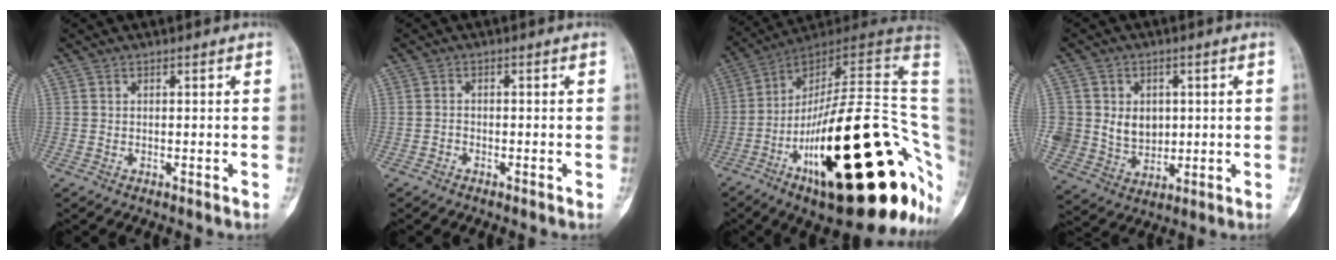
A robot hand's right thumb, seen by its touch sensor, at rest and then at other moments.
{"total": 0.9, "force": [-0.7, 0.5, 0.2], "torque": [0.000, 0.003, -0.019]}
{"total": 36.9, "force": [-9.2, 11.6, 33.8], "torque": [-0.403, 0.059, -0.141]}
{"total": 9.5, "force": [1.2, 8.1, 4.8], "torque": [-0.045, -0.008, 0.038]}